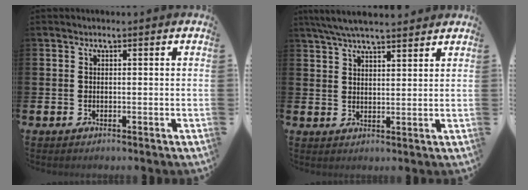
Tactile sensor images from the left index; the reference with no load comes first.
{"total": 5.7, "force": [5.3, 0.9, 1.9], "torque": [-0.052, -0.012, 0.098]}